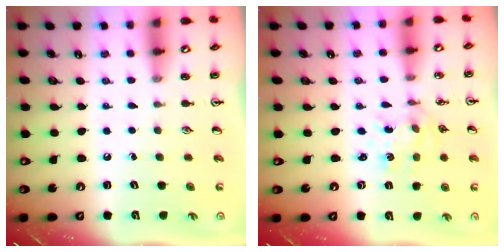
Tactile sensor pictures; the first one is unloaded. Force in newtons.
{"total": 1.5, "press": 1.4, "slide": 0.5}